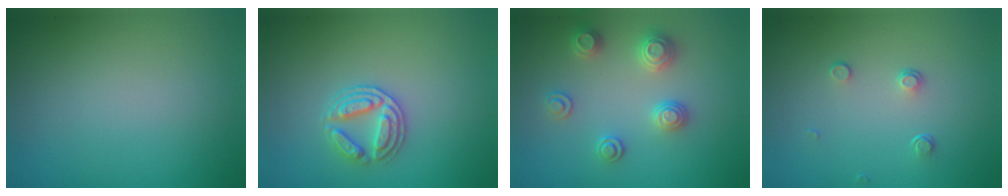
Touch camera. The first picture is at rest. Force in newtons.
{"total": 2.9, "press": 2.7, "slide": 1.0}
{"total": 2.9, "press": 2.9, "slide": 0.2}
{"total": 1.0, "press": 0.7, "slide": 0.8}